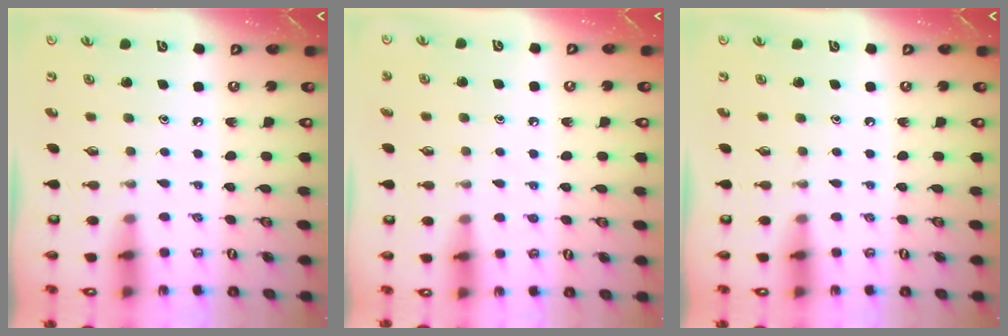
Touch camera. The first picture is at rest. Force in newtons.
{"total": 4.5, "press": 4.5, "slide": 0.5}
{"total": 0.0}